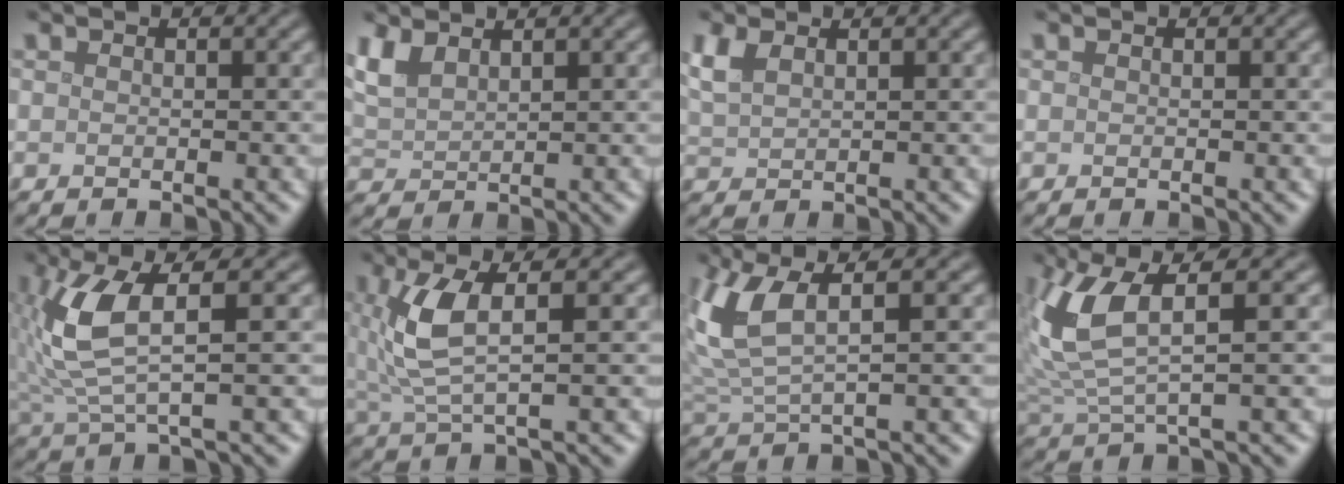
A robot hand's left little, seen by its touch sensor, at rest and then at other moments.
{"total": 3.0, "force": [2.2, 1.3, 1.7], "torque": [-0.047, 0.008, 0.049]}
{"total": 2.6, "force": [1.6, 1.2, 1.7], "torque": [-0.048, 0.007, 0.038]}
{"total": 0.0}
{"total": 6.2, "force": [1.3, 1.8, 5.7], "torque": [-0.139, 0.002, 0.029]}
{"total": 5.2, "force": [1.3, 1.6, 4.8], "torque": [-0.115, 0.001, 0.029]}
{"total": 6.4, "force": [2.6, 2.2, 5.4], "torque": [-0.139, 0.007, 0.054]}
{"total": 6.9, "force": [2.3, 2.2, 6.1], "torque": [-0.153, 0.005, 0.050]}